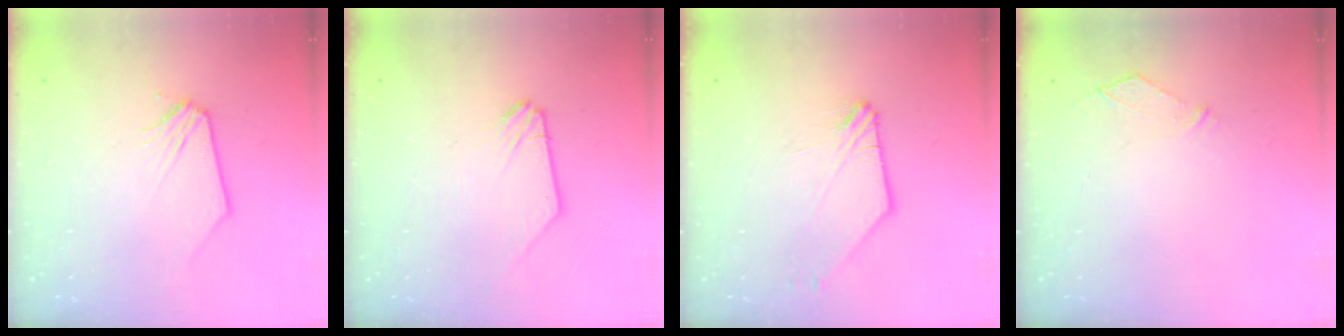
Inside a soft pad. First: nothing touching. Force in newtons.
{"total": 0.8, "press": 0.7, "slide": 0.1}
{"total": 2.8, "press": 2.8, "slide": 0.3}
{"total": 3.9, "press": 3.9, "slide": 0.4}